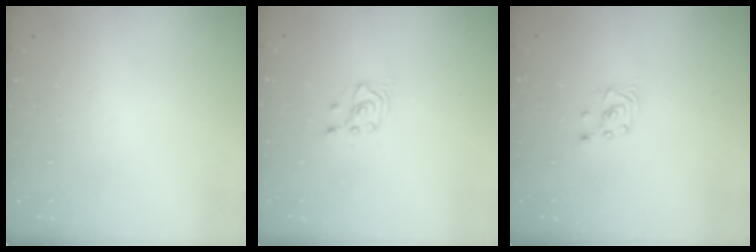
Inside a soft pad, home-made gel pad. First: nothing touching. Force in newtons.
{"total": 2.6, "press": 2.6, "slide": 0.1}
{"total": 1.6, "press": 1.6, "slide": 0.0}